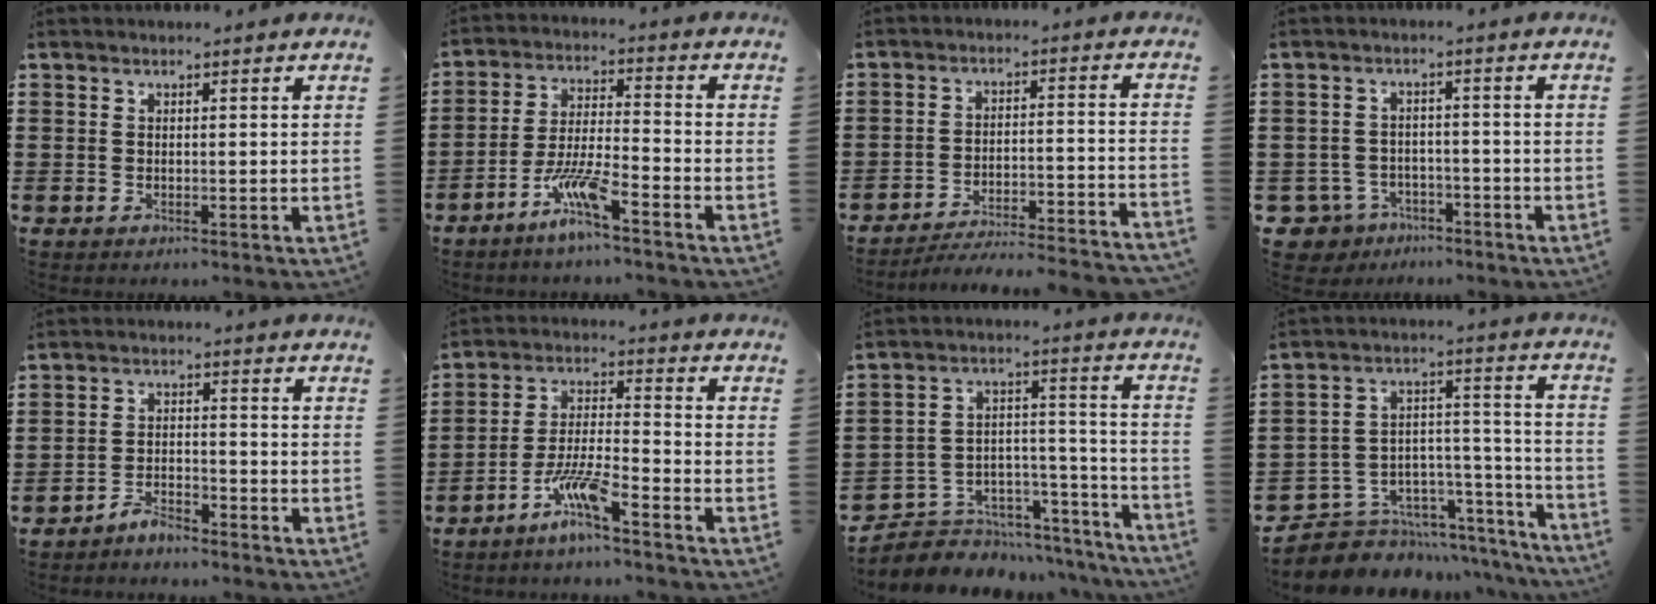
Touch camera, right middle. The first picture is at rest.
{"total": 7.3, "force": [-5.1, 0.6, 5.2], "torque": [-0.118, -0.012, -0.099]}
{"total": 4.9, "force": [-4.6, -0.2, 1.6], "torque": [-0.038, -0.013, -0.096]}
{"total": 3.7, "force": [-3.2, 1.7, 0.7], "torque": [-0.043, -0.003, -0.072]}
{"total": 3.3, "force": [-3.2, 0.2, 0.5], "torque": [-0.014, 0.003, -0.067]}
{"total": 7.1, "force": [-5.1, 0.4, 4.9], "torque": [-0.107, -0.010, -0.100]}
{"total": 4.8, "force": [-3.8, 2.8, 0.3], "torque": [-0.015, 0.005, -0.075]}
{"total": 5.4, "force": [-4.2, 3.5, 0.1], "torque": [-0.013, -0.006, -0.076]}